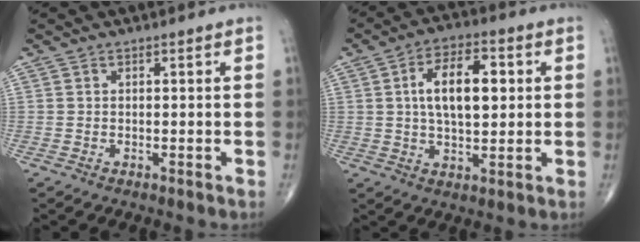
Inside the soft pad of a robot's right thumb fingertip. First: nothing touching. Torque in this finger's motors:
{"motor_torque": [-0.56, 0.51, 1.02, 0.30, 0.12]}